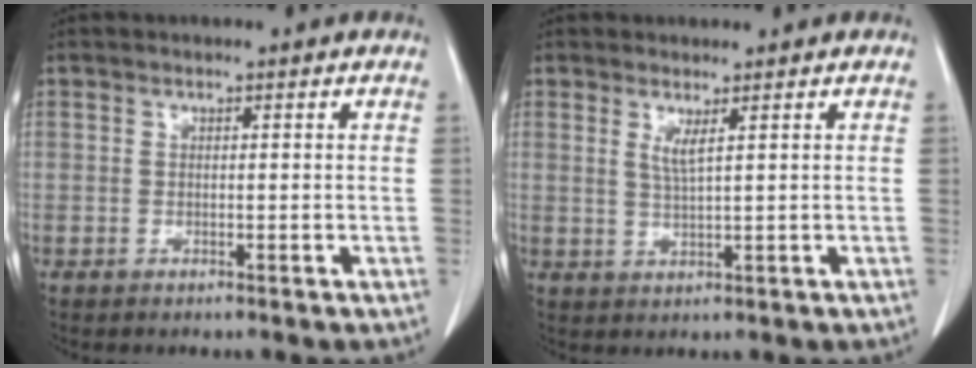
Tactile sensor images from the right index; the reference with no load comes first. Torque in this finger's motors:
{"motor_torque": [0.29, 0.30, 0.05, 0.04]}